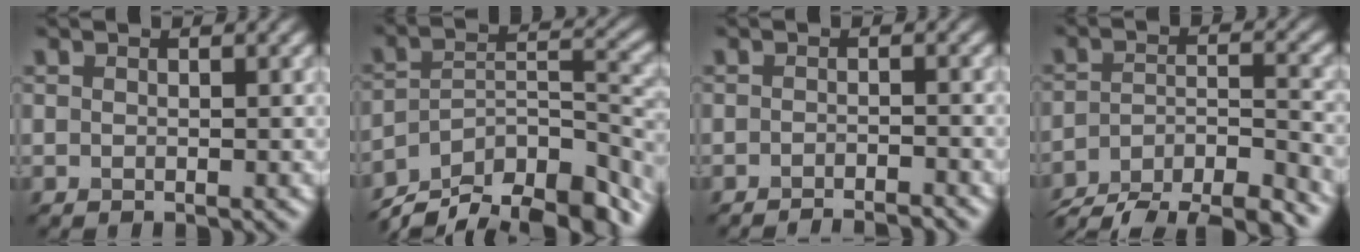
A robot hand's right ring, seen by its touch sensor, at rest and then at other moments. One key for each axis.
{"total": 12.8, "fx": -9.9, "fy": 4.7, "fz": 6.6, "tx": -0.122, "ty": 0.014, "tz": -0.163}
{"total": 3.4, "fx": -3.1, "fy": 0.4, "fz": 1.3, "tx": -0.018, "ty": 0.009, "tz": -0.043}
{"total": 9.4, "fx": -8.4, "fy": 2.7, "fz": 3.3, "tx": -0.062, "ty": -0.015, "tz": -0.125}